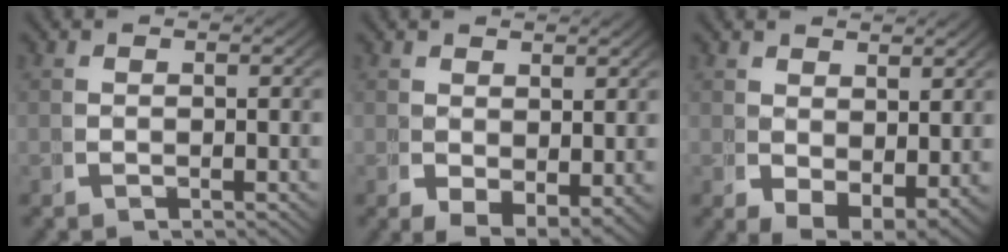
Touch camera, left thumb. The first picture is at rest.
{"total": 2.6, "force": [0.0, 1.8, 1.9], "torque": [-0.024, -0.023, 0.019]}
{"total": 3.9, "force": [-0.2, 2.7, 2.8], "torque": [-0.039, -0.032, 0.020]}